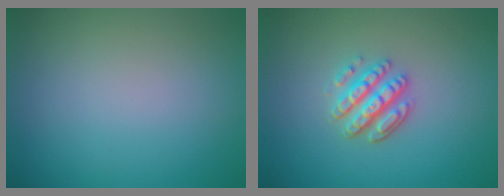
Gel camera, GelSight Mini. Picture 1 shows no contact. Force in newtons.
{"total": 3.5, "press": 3.1, "slide": 1.7}